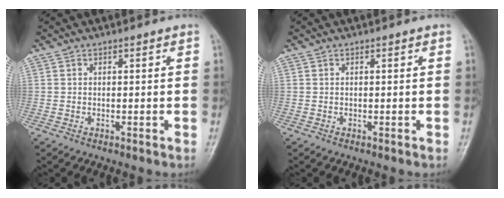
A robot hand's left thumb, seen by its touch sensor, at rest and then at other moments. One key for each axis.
{"total": 0.0}